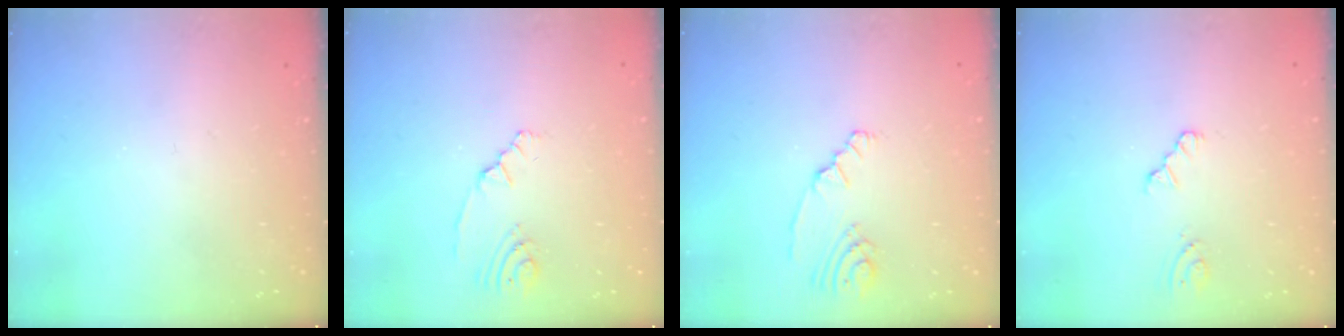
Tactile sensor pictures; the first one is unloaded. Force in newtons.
{"total": 1.8, "press": 1.5, "slide": 1.0}
{"total": 2.3, "press": 2.3, "slide": 0.3}
{"total": 1.6, "press": 1.6, "slide": 0.3}